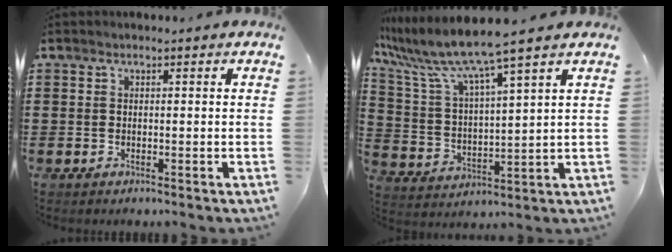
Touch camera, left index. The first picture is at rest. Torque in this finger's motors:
{"motor_torque": [2.14, 0.00, 1.05, 0.21]}